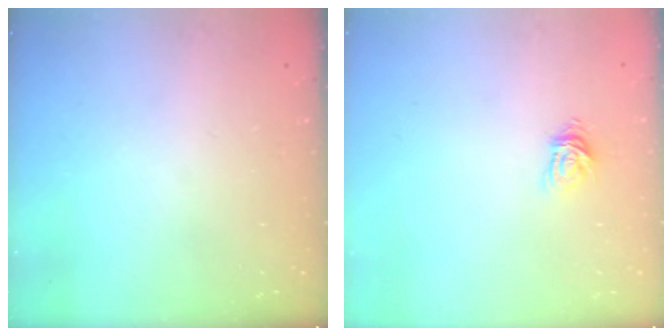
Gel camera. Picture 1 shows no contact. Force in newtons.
{"total": 4.7, "press": 4.7, "slide": 0.4}